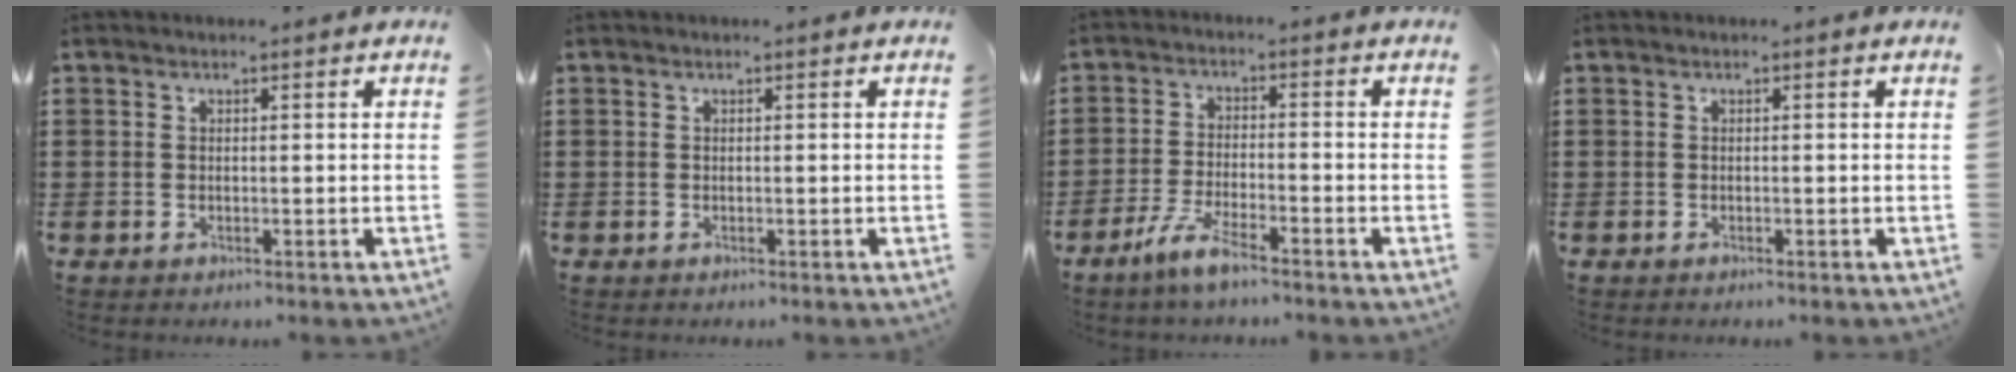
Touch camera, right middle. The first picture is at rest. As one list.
[{"total": 0.0}, {"total": 5.0, "force": [-3.8, 0.3, 3.3], "torque": [-0.080, -0.010, -0.074]}, {"total": 0.0}]